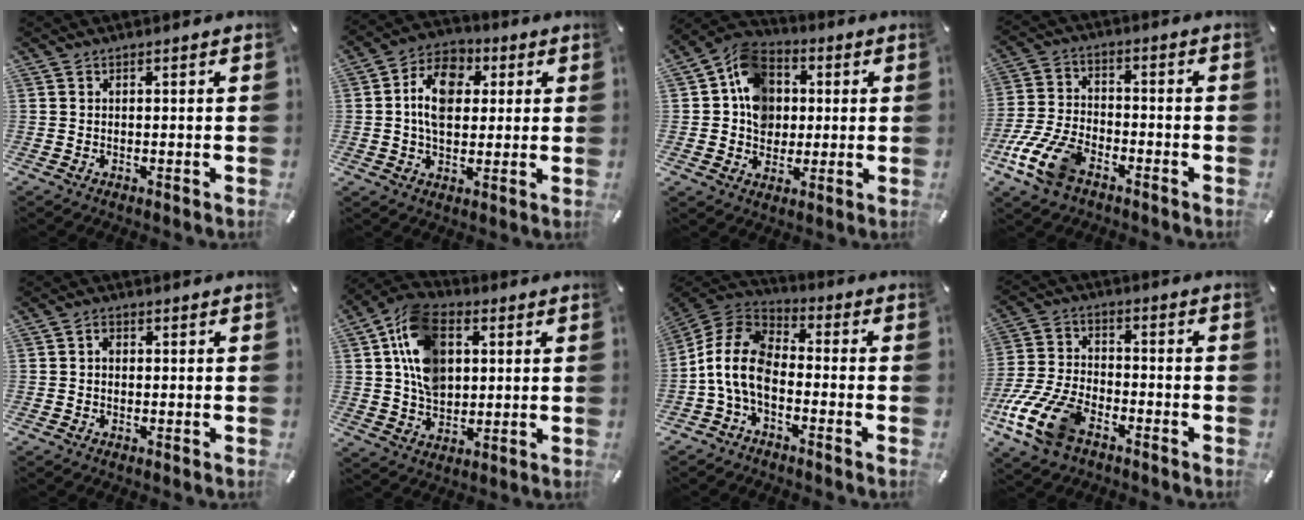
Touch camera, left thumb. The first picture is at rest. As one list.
[{"total": 11.4, "force": [1.4, 8.7, 7.2], "torque": [-0.126, 0.013, 0.025]}, {"total": 12.3, "force": [1.4, 10.7, 5.8], "torque": [-0.112, 0.003, 0.025]}, {"total": 12.0, "force": [-6.8, 6.6, 7.2], "torque": [-0.154, 0.029, -0.127]}, {"total": 1.6, "force": [0.0, 1.3, 0.9], "torque": [-0.019, 0.006, -0.002]}, {"total": 14.7, "force": [3.6, 10.8, 9.3], "torque": [-0.187, 0.005, 0.067]}, {"total": 11.9, "force": [-4.6, 7.5, 8.1], "torque": [-0.181, 0.015, -0.089]}, {"total": 14.9, "force": [-8.1, 8.4, 9.3], "torque": [-0.190, 0.038, -0.144]}]